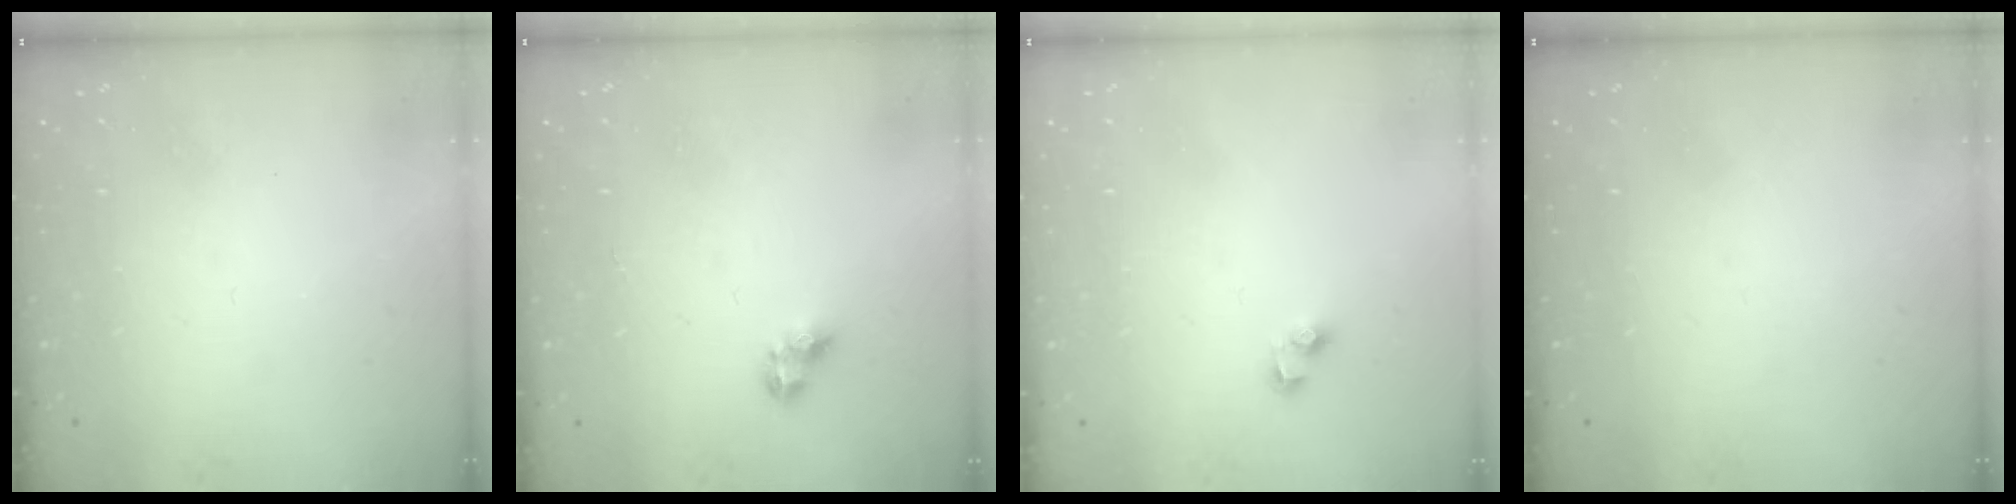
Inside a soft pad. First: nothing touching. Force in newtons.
{"total": 5.5, "press": 5.5, "slide": 0.6}
{"total": 2.3, "press": 2.3, "slide": 0.2}
{"total": 0.0}